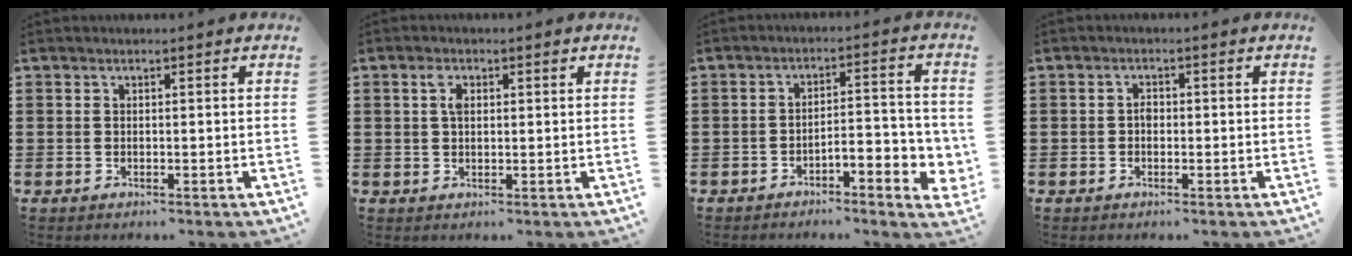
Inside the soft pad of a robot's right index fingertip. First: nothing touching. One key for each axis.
{"total": 2.6, "fx": 0.8, "fy": 1.1, "fz": 2.2, "tx": -0.039, "ty": 0.004, "tz": 0.011}
{"total": 4.3, "fx": -2.6, "fy": 1.3, "fz": 3.2, "tx": -0.054, "ty": 0.007, "tz": -0.050}
{"total": 1.4, "fx": -0.3, "fy": 0.9, "fz": 1.1, "tx": -0.022, "ty": 0.002, "tz": -0.006}